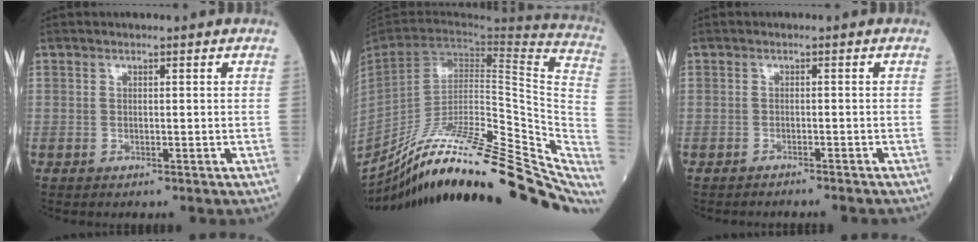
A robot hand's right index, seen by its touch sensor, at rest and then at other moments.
{"total": 33.0, "force": [-25.9, 6.2, 19.5], "torque": [-0.212, -0.018, -0.375]}
{"total": 3.5, "force": [-3.3, 0.3, 1.0], "torque": [-0.010, -0.003, -0.042]}